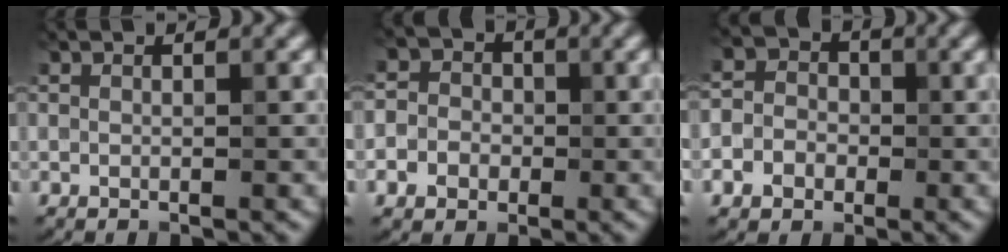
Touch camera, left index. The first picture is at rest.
{"total": 5.1, "force": [-0.7, 4.8, 1.7], "torque": [-0.006, 0.016, -0.042]}
{"total": 4.6, "force": [-1.2, 4.1, 1.7], "torque": [-0.006, 0.006, -0.042]}